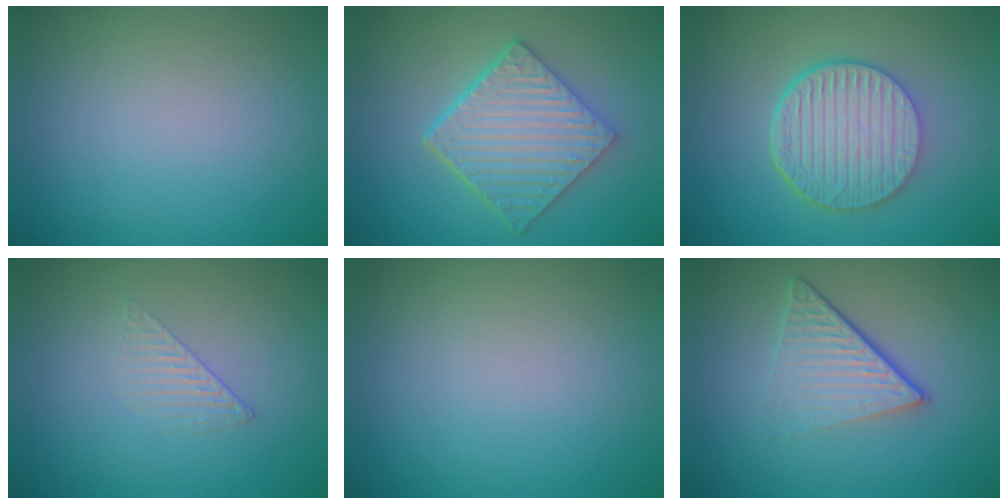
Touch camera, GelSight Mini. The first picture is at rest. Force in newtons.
{"total": 6.0, "press": 4.6, "slide": 3.9}
{"total": 6.5, "press": 4.8, "slide": 4.4}
{"total": 1.4, "press": 0.3, "slide": 1.4}
{"total": 0.0}
{"total": 4.9, "press": 2.9, "slide": 3.9}